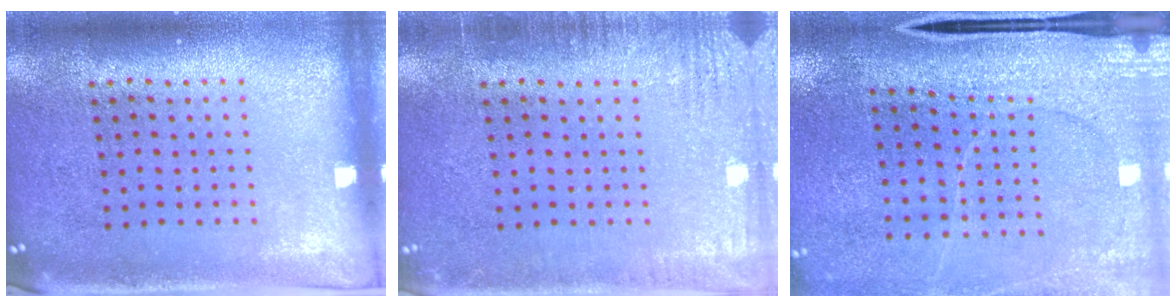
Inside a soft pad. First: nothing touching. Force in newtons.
{"total": 2.3, "press": 2.2, "slide": 0.4}
{"total": 2.9, "press": 2.9, "slide": 0.4}